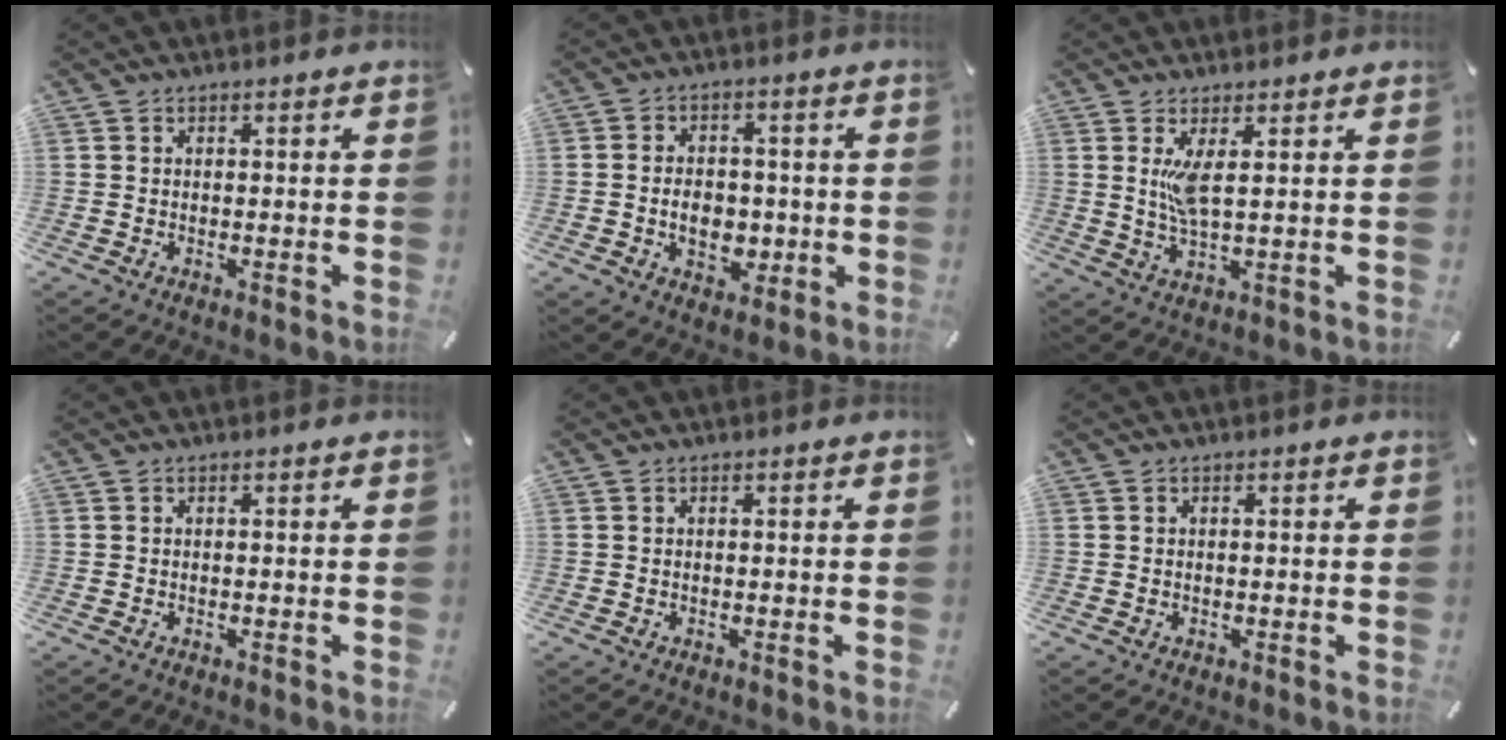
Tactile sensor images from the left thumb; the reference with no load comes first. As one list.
[{"total": 7.9, "force": [-1.4, 5.9, 5.1], "torque": [-0.080, 0.000, -0.026]}, {"total": 5.5, "force": [1.7, 1.3, 5.1], "torque": [-0.110, -0.009, 0.023]}, {"total": 0.0}, {"total": 0.0}, {"total": 0.0}]